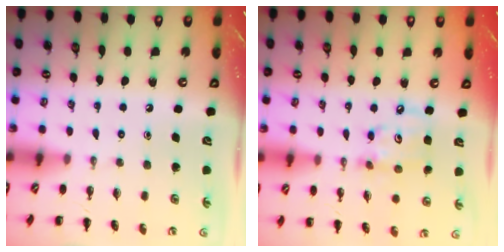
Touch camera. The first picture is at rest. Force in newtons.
{"total": 6.9, "press": 6.8, "slide": 1.3}